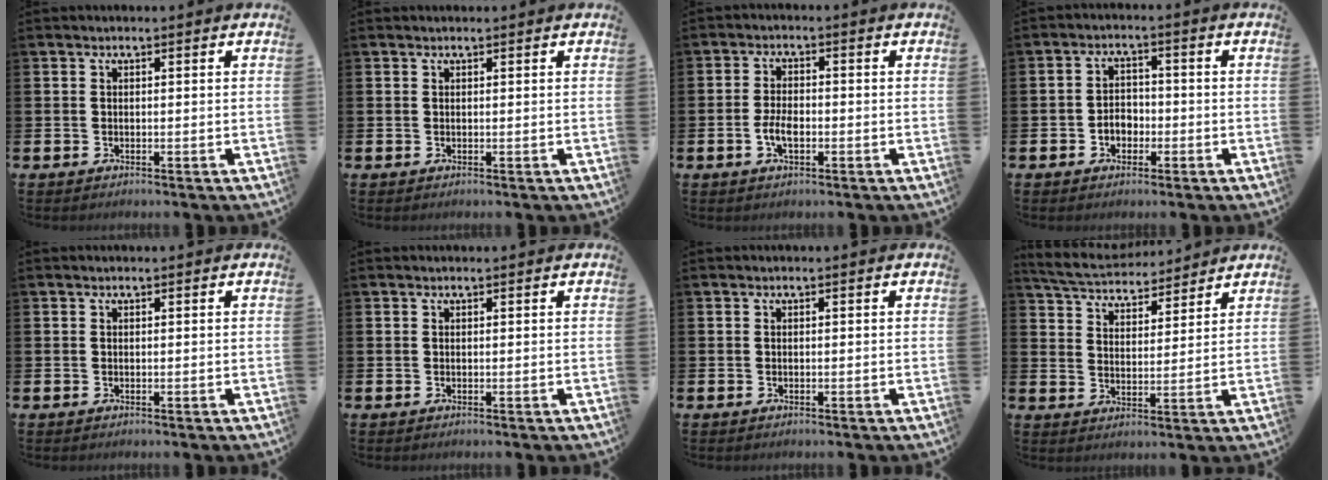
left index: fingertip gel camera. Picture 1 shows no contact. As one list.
[{"total": 0.0}, {"total": 3.3, "force": [-0.8, 1.6, 2.8], "torque": [-0.056, 0.001, -0.017]}, {"total": 2.8, "force": [-1.1, 2.2, 1.3], "torque": [-0.019, 0.003, -0.028]}, {"total": 0.0}, {"total": 0.0}, {"total": 0.0}, {"total": 5.9, "force": [5.7, 1.1, 0.8], "torque": [-0.046, -0.033, 0.103]}]